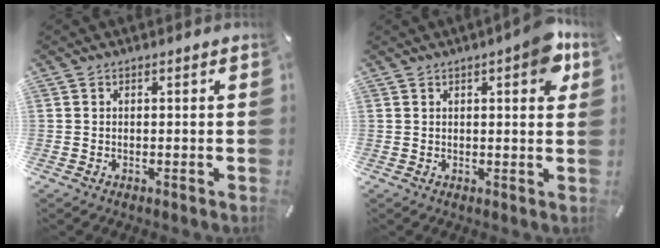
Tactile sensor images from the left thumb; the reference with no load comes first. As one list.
[{"total": 6.7, "force": [3.0, 2.3, 5.6], "torque": [-0.063, -0.010, 0.042]}]